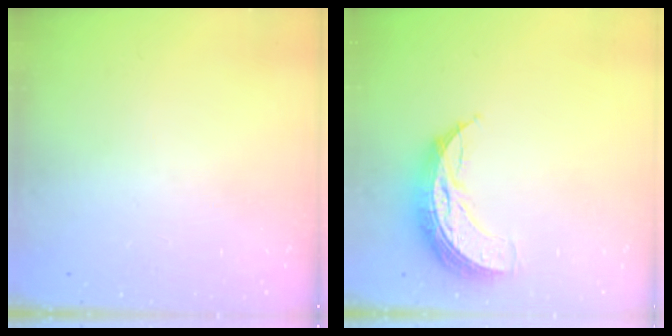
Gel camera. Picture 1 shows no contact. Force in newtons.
{"total": 9.9, "press": 9.9, "slide": 0.6}